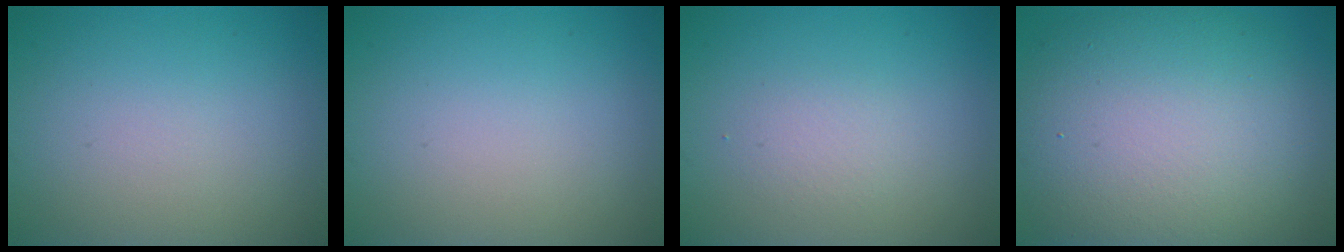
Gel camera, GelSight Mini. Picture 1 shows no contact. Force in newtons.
{"total": 0.0}
{"total": 1.3, "press": 1.3, "slide": 0.1}
{"total": 12.9, "press": 12.9, "slide": 1.1}